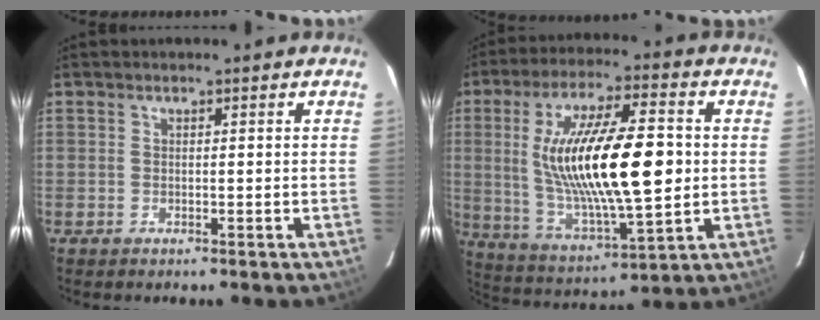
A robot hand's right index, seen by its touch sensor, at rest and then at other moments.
{"total": 22.6, "force": [1.5, 6.2, 21.7], "torque": [-0.402, -0.003, 0.043]}